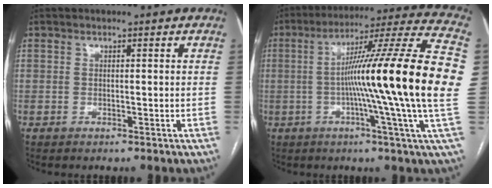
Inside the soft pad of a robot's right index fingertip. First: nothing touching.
{"total": 24.9, "force": [-0.6, -1.8, 24.8], "torque": [-0.331, 0.005, -0.034]}